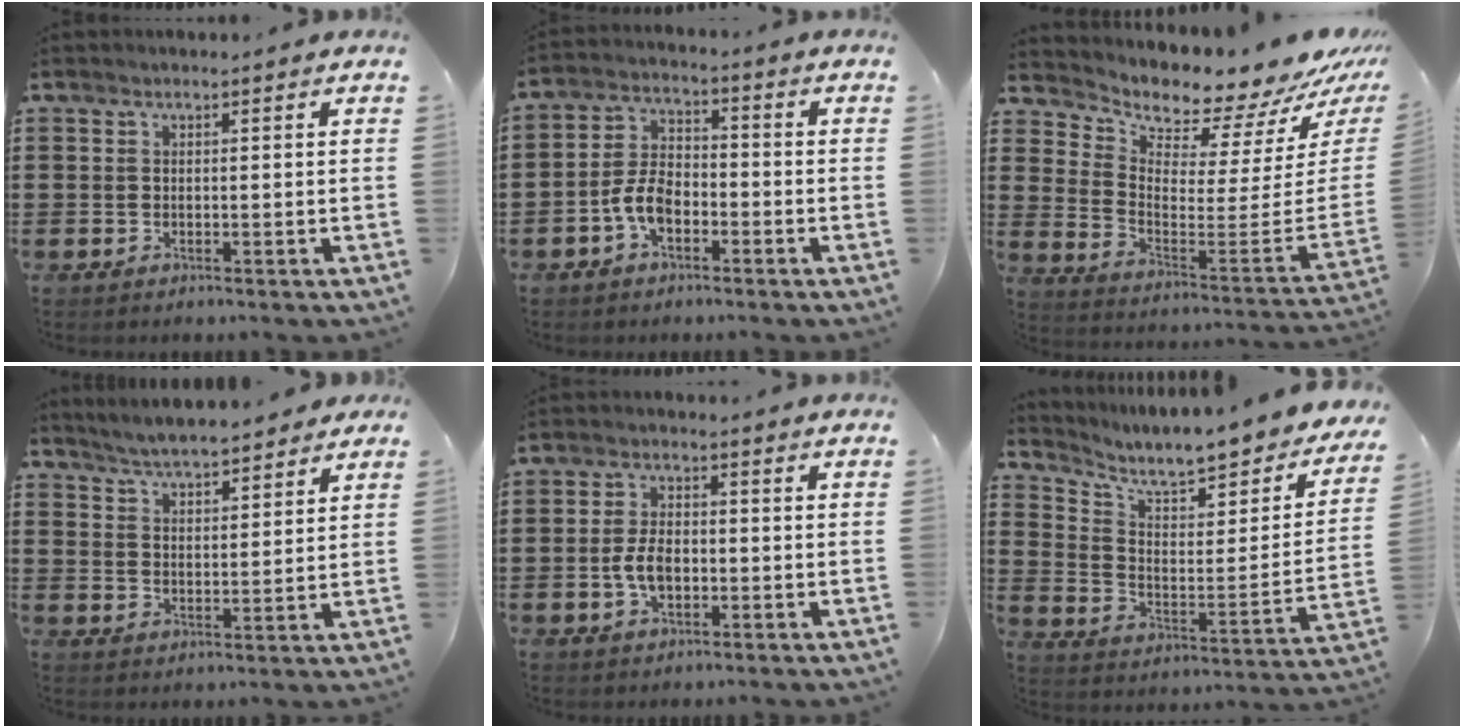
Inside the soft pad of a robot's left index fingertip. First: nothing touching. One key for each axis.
{"total": 5.9, "fx": -2.7, "fy": 3.1, "fz": 4.2, "tx": -0.100, "ty": 0.004, "tz": -0.057}
{"total": 5.0, "fx": 4.8, "fy": 1.1, "fz": 0.5, "tx": -0.031, "ty": -0.076, "tz": 0.076}
{"total": 4.7, "fx": 4.6, "fy": 0.4, "fz": 0.8, "tx": -0.034, "ty": -0.013, "tz": 0.083}
{"total": 4.5, "fx": -0.9, "fy": 2.4, "fz": 3.8, "tx": -0.089, "ty": -0.002, "tz": -0.021}
{"total": 7.4, "fx": 6.4, "fy": 0.9, "fz": 3.4, "tx": -0.091, "ty": -0.056, "tz": 0.103}